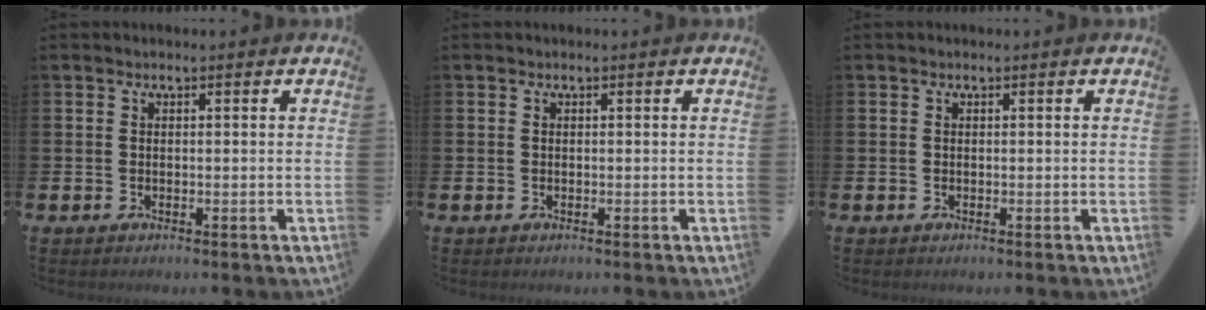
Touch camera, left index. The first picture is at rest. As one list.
[{"total": 0.0}, {"total": 0.0}]